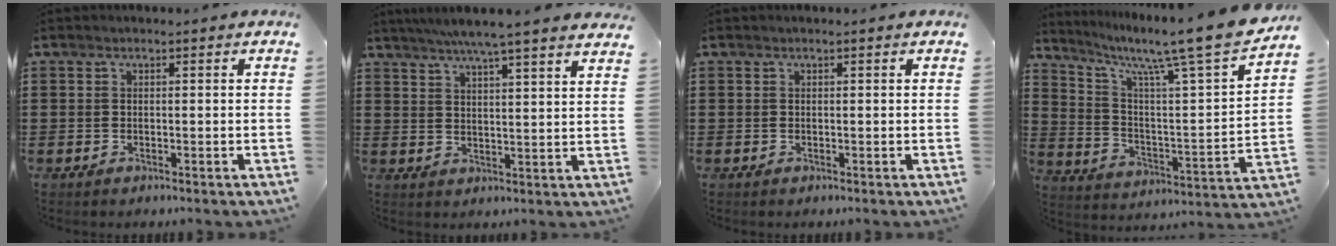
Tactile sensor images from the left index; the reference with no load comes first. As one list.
[{"total": 5.5, "force": [4.9, -0.7, 2.4], "torque": [-0.063, -0.019, 0.085]}, {"total": 0.0}, {"total": 10.6, "force": [8.9, -0.3, 5.8], "torque": [-0.123, -0.074, 0.131]}]